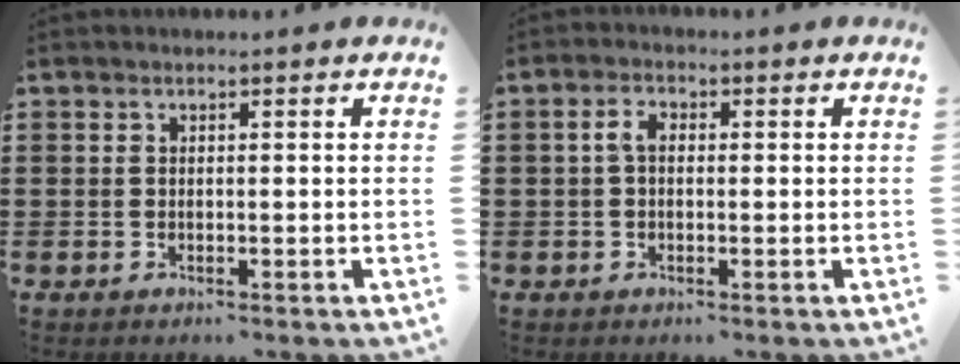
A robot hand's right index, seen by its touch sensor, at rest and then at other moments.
{"total": 3.0, "force": [0.2, 1.7, 2.4], "torque": [-0.055, 0.006, -0.001]}